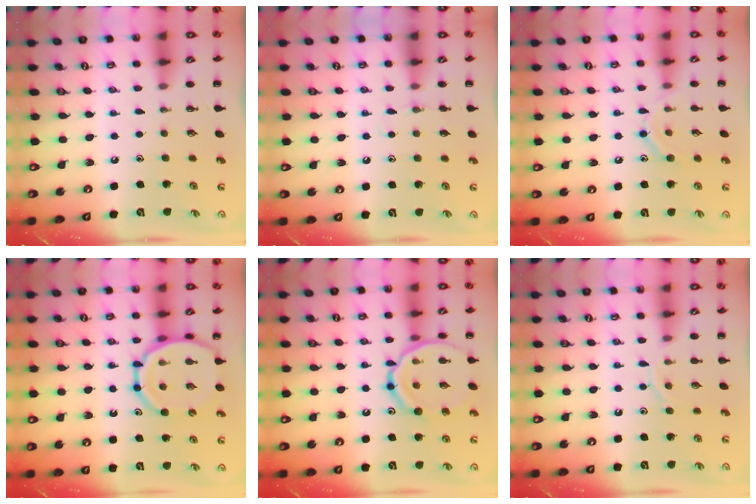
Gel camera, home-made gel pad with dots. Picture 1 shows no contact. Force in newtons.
{"total": 4.0, "press": 3.8, "slide": 1.4}
{"total": 9.8, "press": 9.7, "slide": 1.3}
{"total": 13.0, "press": 12.6, "slide": 3.4}
{"total": 15.9, "press": 15.8, "slide": 1.7}
{"total": 7.6, "press": 7.5, "slide": 1.2}